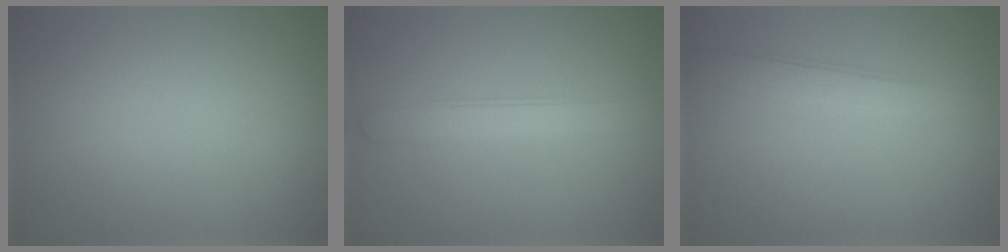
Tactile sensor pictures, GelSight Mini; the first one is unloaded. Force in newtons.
{"total": 2.7, "press": 2.7, "slide": 0.1}
{"total": 2.5, "press": 2.5, "slide": 0.1}